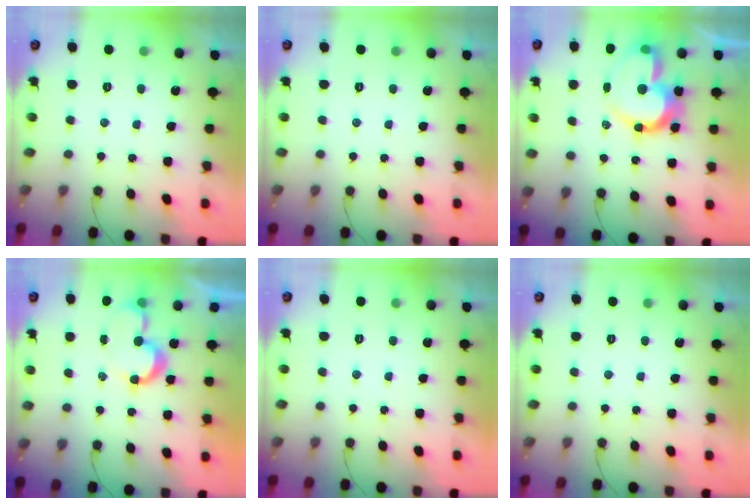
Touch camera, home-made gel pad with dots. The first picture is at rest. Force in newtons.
{"total": 0.0}
{"total": 18.3, "press": 18.2, "slide": 1.4}
{"total": 7.4, "press": 7.4, "slide": 0.4}
{"total": 1.8, "press": 1.8, "slide": 0.1}
{"total": 0.0}